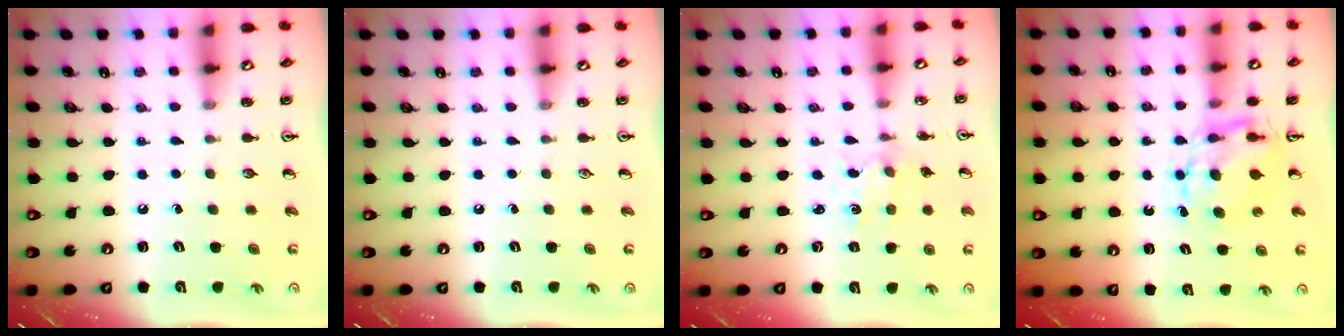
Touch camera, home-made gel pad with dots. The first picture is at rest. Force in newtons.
{"total": 0.0}
{"total": 1.7, "press": 1.7, "slide": 0.3}
{"total": 6.6, "press": 6.6, "slide": 0.6}